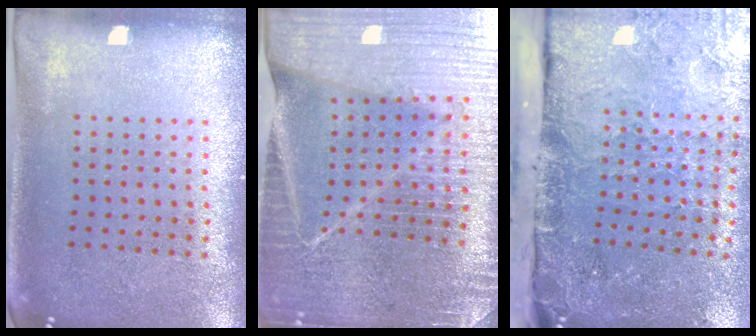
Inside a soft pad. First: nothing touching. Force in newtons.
{"total": 5.2, "press": 4.7, "slide": 2.1}
{"total": 4.8, "press": 3.6, "slide": 3.1}